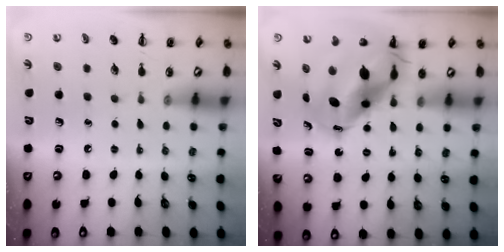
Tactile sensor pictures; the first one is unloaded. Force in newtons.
{"total": 12.6, "press": 12.0, "slide": 3.6}